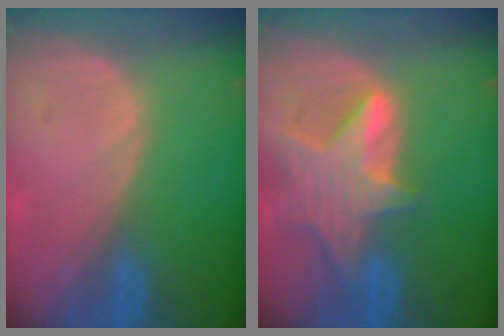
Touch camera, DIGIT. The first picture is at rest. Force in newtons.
{"total": 8.2, "press": 7.3, "slide": 3.7}